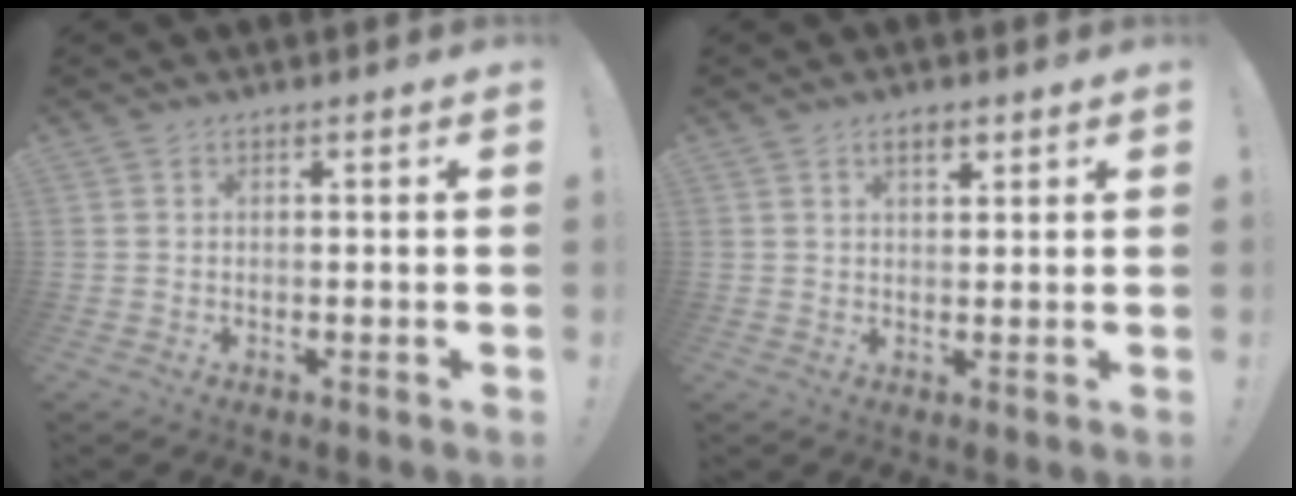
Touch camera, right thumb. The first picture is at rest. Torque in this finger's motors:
{"motor_torque": [-0.10, 0.12, -0.01, 0.49, 0.17]}